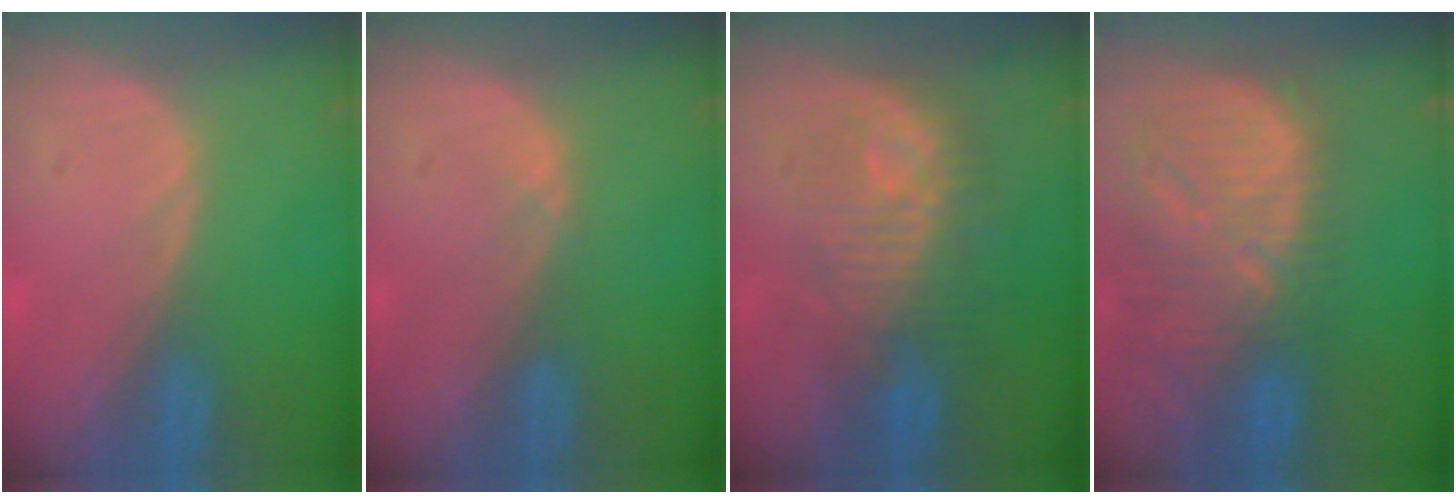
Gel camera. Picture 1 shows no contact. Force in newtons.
{"total": 0.7, "press": 0.6, "slide": 0.4}
{"total": 9.4, "press": 9.4, "slide": 1.2}
{"total": 13.4, "press": 11.5, "slide": 7.0}